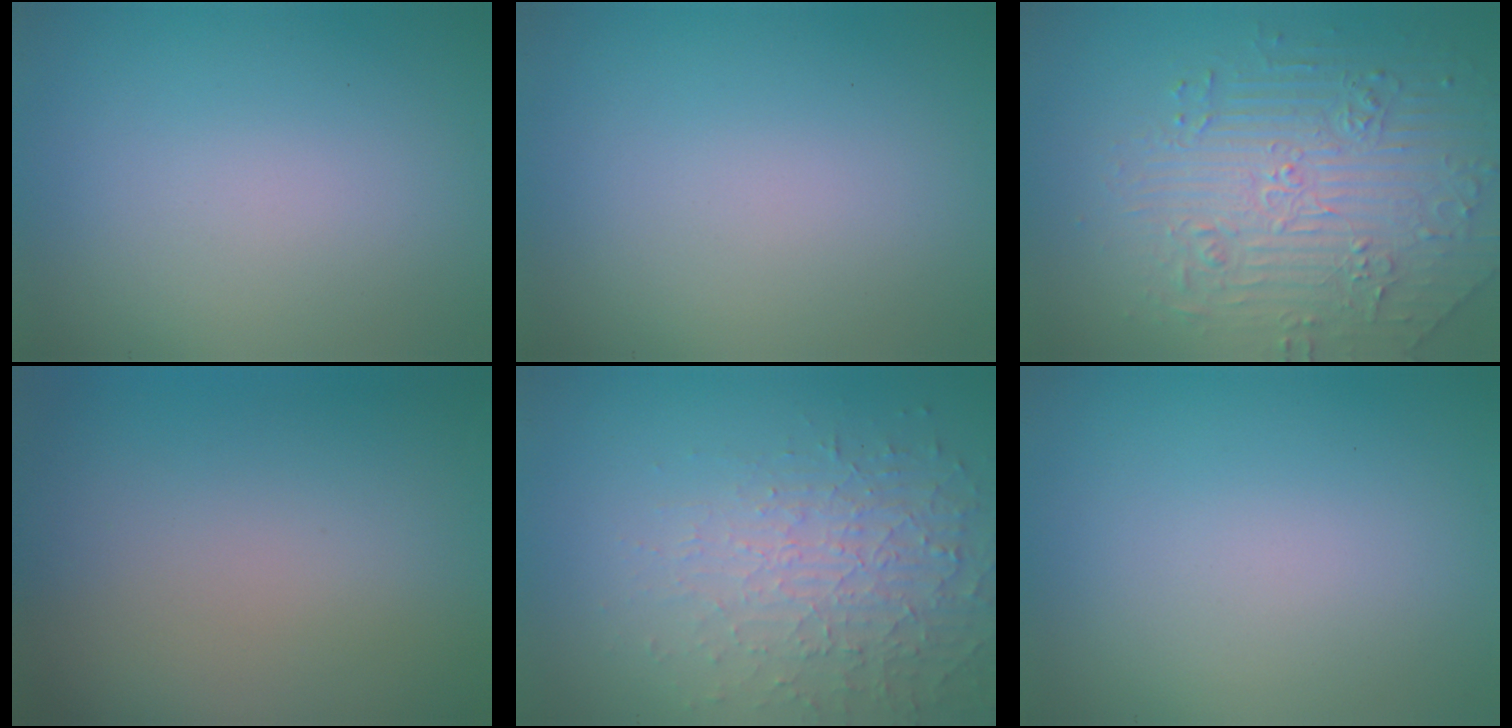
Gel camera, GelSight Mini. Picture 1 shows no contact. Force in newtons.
{"total": 0.0}
{"total": 4.6, "press": 4.5, "slide": 0.5}
{"total": 0.0}
{"total": 5.3, "press": 3.4, "slide": 4.0}
{"total": 0.0}